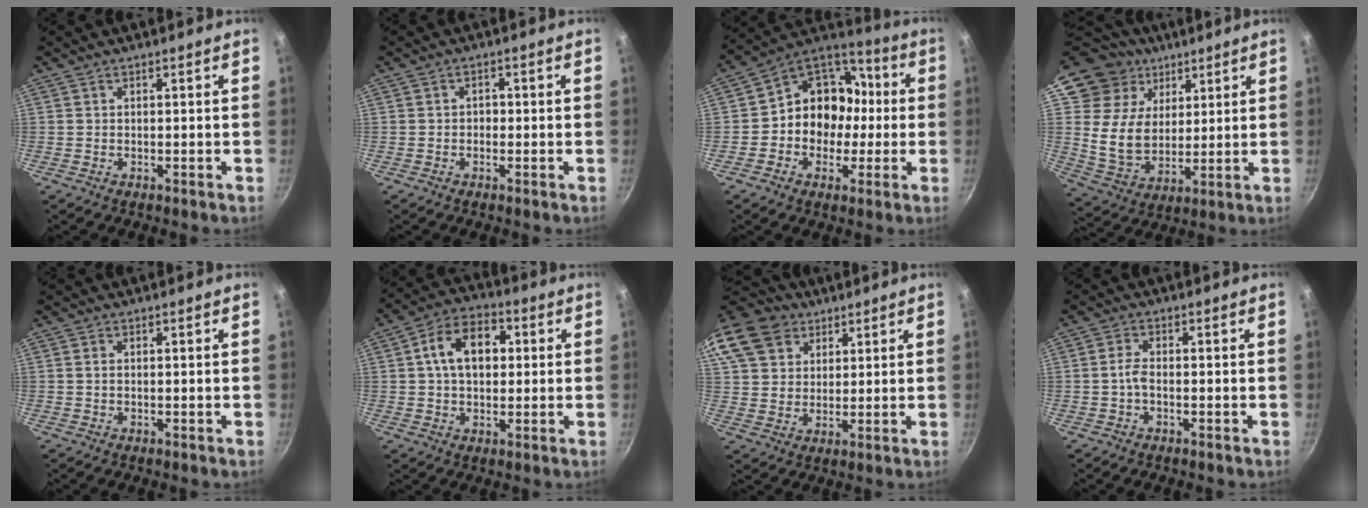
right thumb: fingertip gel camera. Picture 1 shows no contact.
{"total": 1.3, "force": [-0.4, 1.1, 0.6], "torque": [-0.006, 0.005, -0.008]}
{"total": 14.7, "force": [-1.3, 12.5, 7.6], "torque": [-0.063, 0.048, -0.036]}
{"total": 17.2, "force": [8.8, 13.1, 6.8], "torque": [-0.100, -0.028, 0.170]}
{"total": 0.8, "force": [0.1, 0.5, 0.5], "torque": [-0.010, 0.002, 0.002]}
{"total": 11.7, "force": [1.9, 7.9, 8.3], "torque": [-0.103, 0.020, 0.018]}
{"total": 18.5, "force": [10.5, 13.5, 7.1], "torque": [-0.161, 0.012, 0.198]}
{"total": 2.4, "force": [-0.6, 1.2, 2.0], "torque": [-0.045, 0.011, -0.017]}